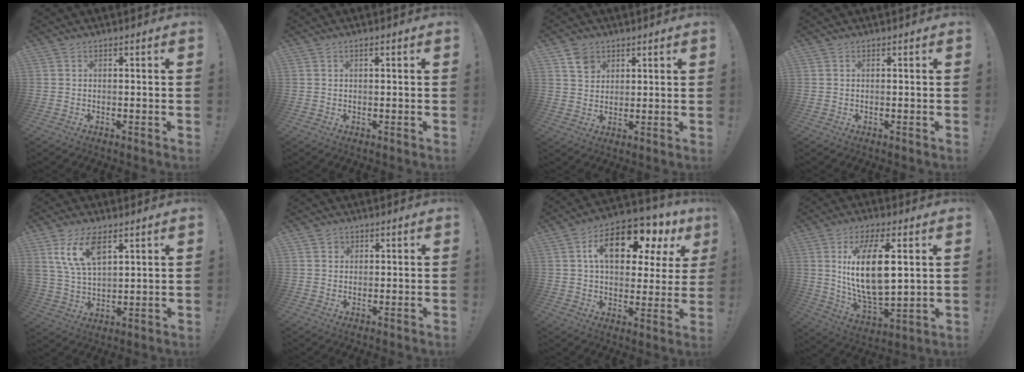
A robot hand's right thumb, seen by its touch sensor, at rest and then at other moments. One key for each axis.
{"total": 0.9, "fx": 0.3, "fy": 0.1, "fz": 0.9, "tx": -0.012, "ty": -0.001, "tz": 0.003}
{"total": 5.5, "fx": 3.3, "fy": 4.1, "fz": 1.5, "tx": -0.015, "ty": -0.014, "tz": 0.061}
{"total": 0.0}
{"total": 11.3, "fx": 6.4, "fy": 5.4, "fz": 7.6, "tx": -0.162, "ty": -0.015, "tz": 0.118}
{"total": 1.9, "fx": 1.2, "fy": 1.5, "fz": 0.2, "tx": -0.001, "ty": -0.004, "tz": 0.021}
{"total": 17.3, "fx": 7.8, "fy": 8.7, "fz": 12.7, "tx": -0.203, "ty": -0.033, "tz": 0.127}
{"total": 17.7, "fx": 4.4, "fy": 7.5, "fz": 15.4, "tx": -0.295, "ty": -0.020, "tz": 0.061}